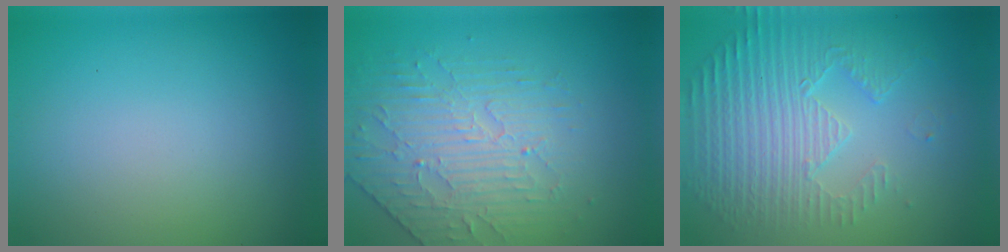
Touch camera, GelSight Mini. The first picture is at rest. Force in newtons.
{"total": 4.1, "press": 3.5, "slide": 2.1}
{"total": 5.4, "press": 3.6, "slide": 4.0}